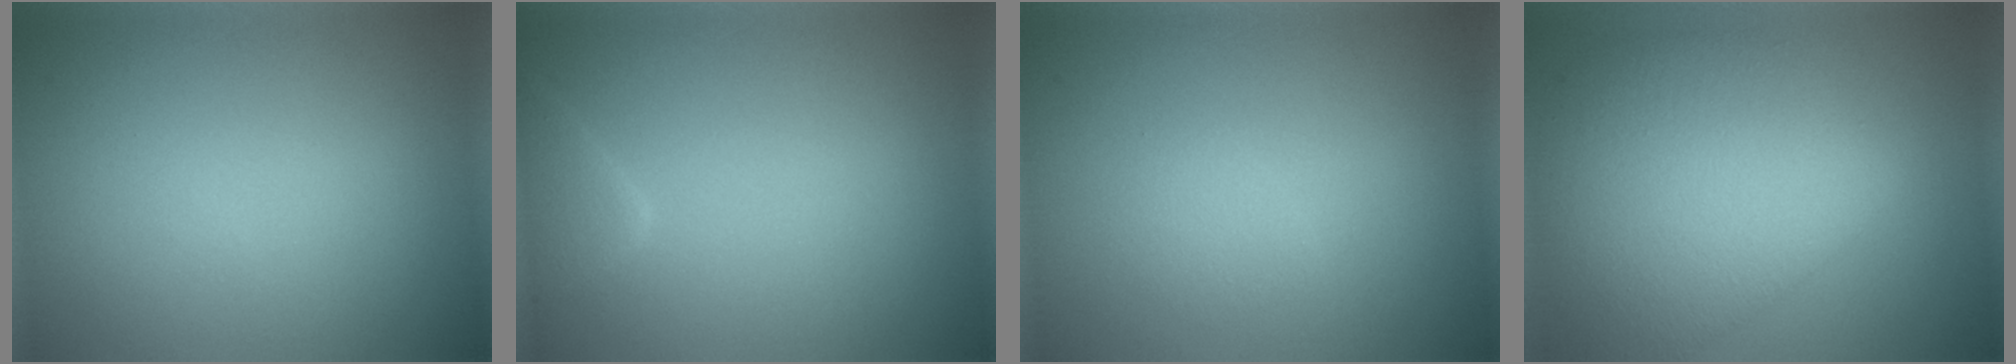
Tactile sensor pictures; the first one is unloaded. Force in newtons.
{"total": 2.4, "press": 2.3, "slide": 0.1}
{"total": 1.1, "press": 1.1, "slide": 0.0}
{"total": 7.9, "press": 7.9, "slide": 0.3}